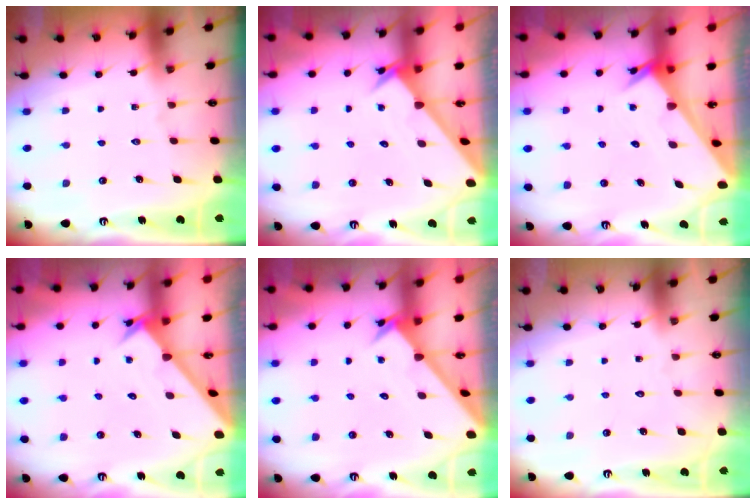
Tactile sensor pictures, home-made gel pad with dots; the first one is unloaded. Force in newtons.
{"total": 2.5, "press": 2.5, "slide": 0.2}
{"total": 3.4, "press": 3.4, "slide": 0.3}
{"total": 2.5, "press": 2.5, "slide": 0.2}
{"total": 2.6, "press": 2.6, "slide": 0.2}
{"total": 1.7, "press": 1.7, "slide": 0.1}